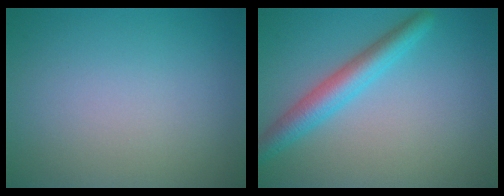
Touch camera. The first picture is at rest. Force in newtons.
{"total": 3.8, "press": 3.8, "slide": 0.2}